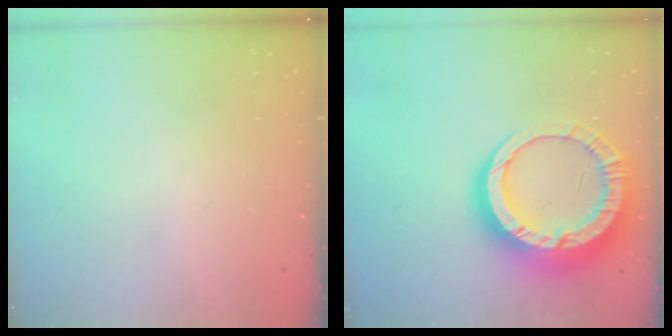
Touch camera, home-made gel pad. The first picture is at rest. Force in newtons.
{"total": 20.6, "press": 20.5, "slide": 1.9}